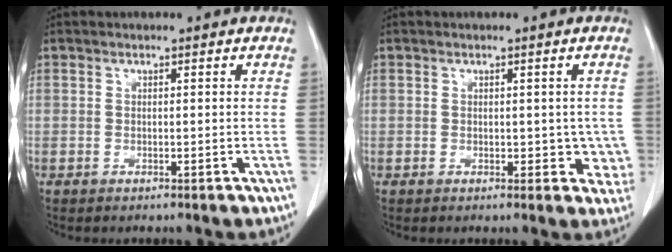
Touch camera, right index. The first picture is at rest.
{"total": 3.2, "force": [0.1, 2.4, 2.1], "torque": [-0.002, 0.003, 0.003]}